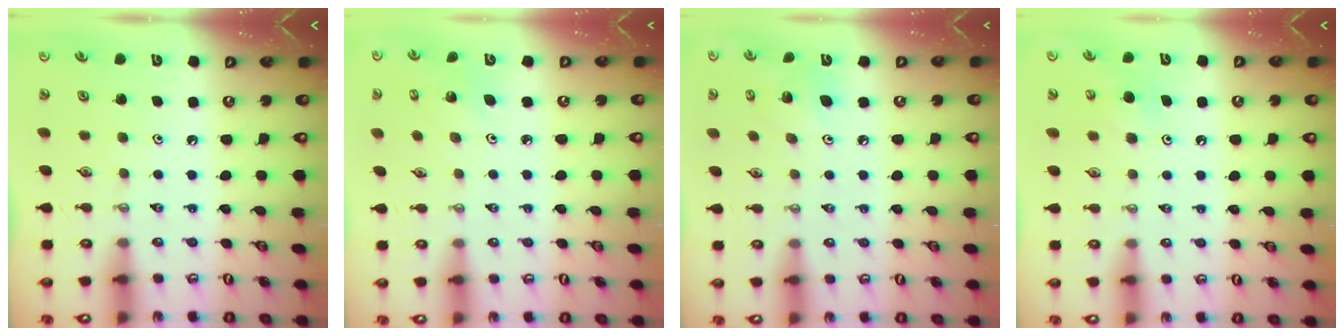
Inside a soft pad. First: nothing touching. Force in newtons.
{"total": 1.7, "press": 1.6, "slide": 0.2}
{"total": 7.9, "press": 7.7, "slide": 1.6}
{"total": 5.3, "press": 5.3, "slide": 0.5}